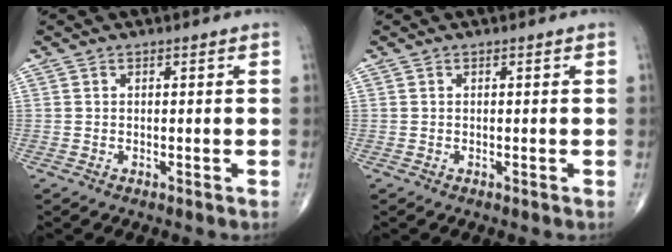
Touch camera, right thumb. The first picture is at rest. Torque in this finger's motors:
{"motor_torque": [0.00, 0.00, 0.01, 0.01, 0.00]}